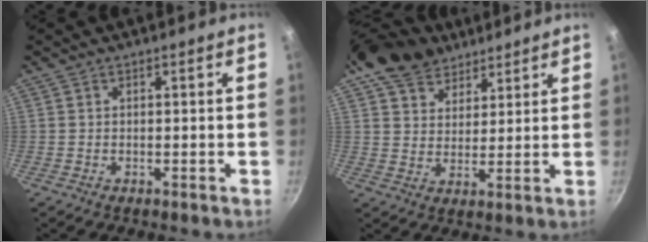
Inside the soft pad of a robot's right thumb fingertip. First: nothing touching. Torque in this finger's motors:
{"motor_torque": [0.78, 1.19, -0.32, 0.74, 0.07]}